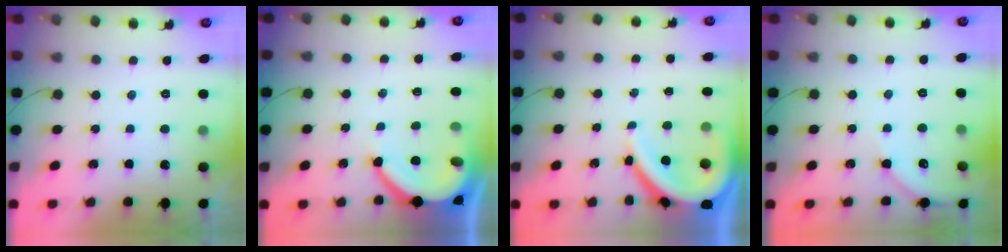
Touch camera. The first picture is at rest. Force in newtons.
{"total": 7.6, "press": 7.5, "slide": 0.6}
{"total": 8.7, "press": 8.6, "slide": 1.0}
{"total": 5.1, "press": 5.1, "slide": 0.7}